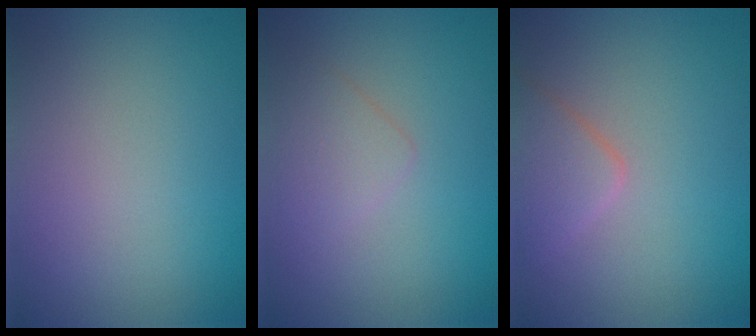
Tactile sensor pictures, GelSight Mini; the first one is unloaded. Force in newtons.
{"total": 1.8, "press": 1.8, "slide": 0.0}
{"total": 2.6, "press": 2.6, "slide": 0.2}